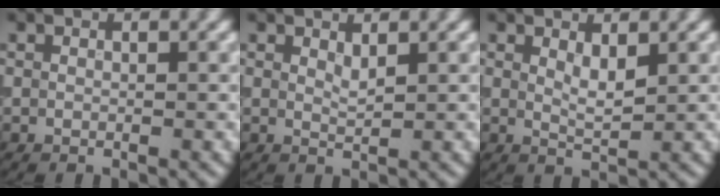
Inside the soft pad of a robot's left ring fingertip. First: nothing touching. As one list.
[{"total": 0.9, "force": [0.6, 0.2, 0.7], "torque": [-0.015, -0.002, 0.013]}, {"total": 1.7, "force": [0.8, 0.5, 1.4], "torque": [-0.028, -0.005, 0.016]}]